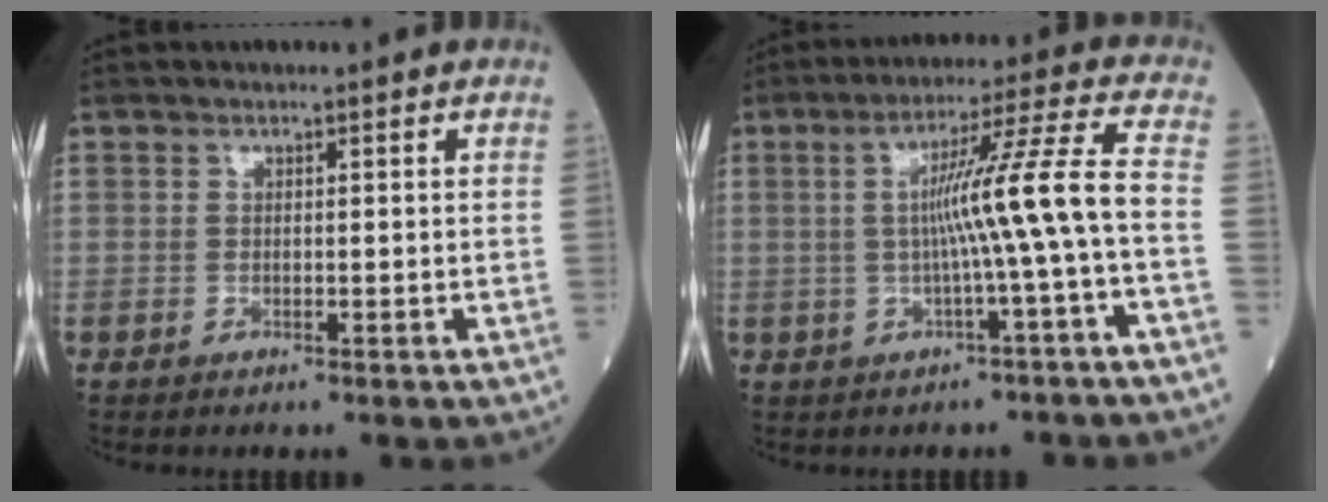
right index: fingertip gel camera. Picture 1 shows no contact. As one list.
[{"total": 9.6, "force": [-1.3, -2.1, 9.3], "torque": [-0.157, 0.019, -0.016]}]